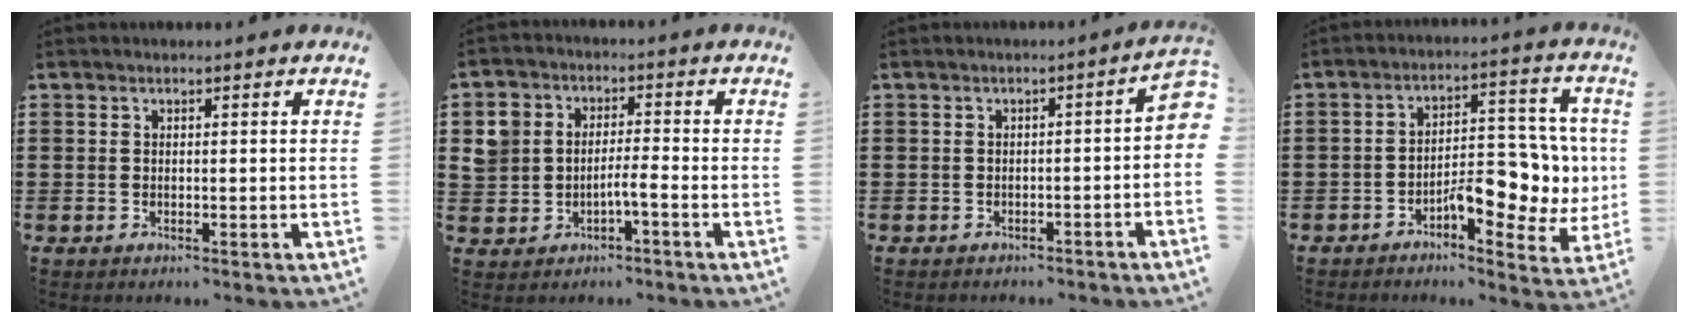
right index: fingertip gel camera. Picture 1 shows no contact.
{"total": 3.2, "force": [-1.5, 2.5, 1.4], "torque": [-0.054, 0.004, -0.038]}
{"total": 2.1, "force": [-1.5, 0.6, 1.4], "torque": [-0.025, 0.003, -0.030]}
{"total": 8.8, "force": [-2.4, 4.2, 7.3], "torque": [-0.092, 0.001, -0.045]}